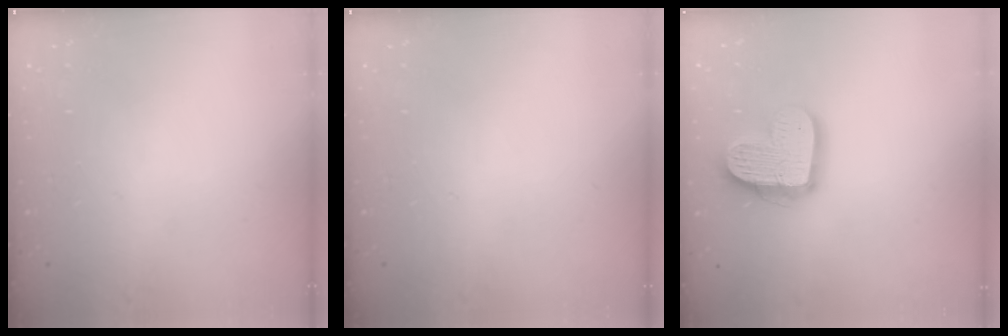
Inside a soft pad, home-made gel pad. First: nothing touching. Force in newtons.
{"total": 0.0}
{"total": 16.2, "press": 16.2, "slide": 1.1}